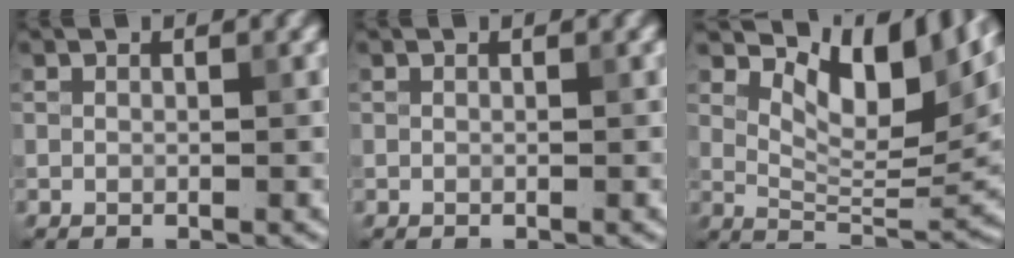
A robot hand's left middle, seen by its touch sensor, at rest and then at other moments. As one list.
[{"total": 0.0}, {"total": 9.1, "force": [5.2, 3.8, 6.4], "torque": [-0.096, -0.003, 0.091]}]